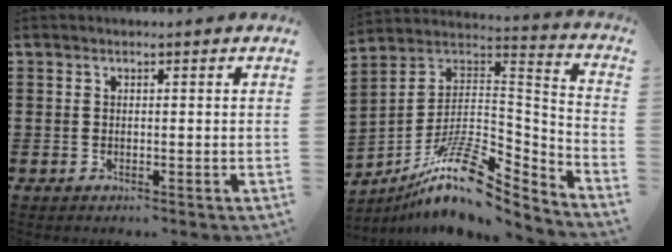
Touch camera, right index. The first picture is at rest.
{"total": 14.2, "force": [-9.0, 5.0, 9.7], "torque": [-0.173, 0.014, -0.160]}